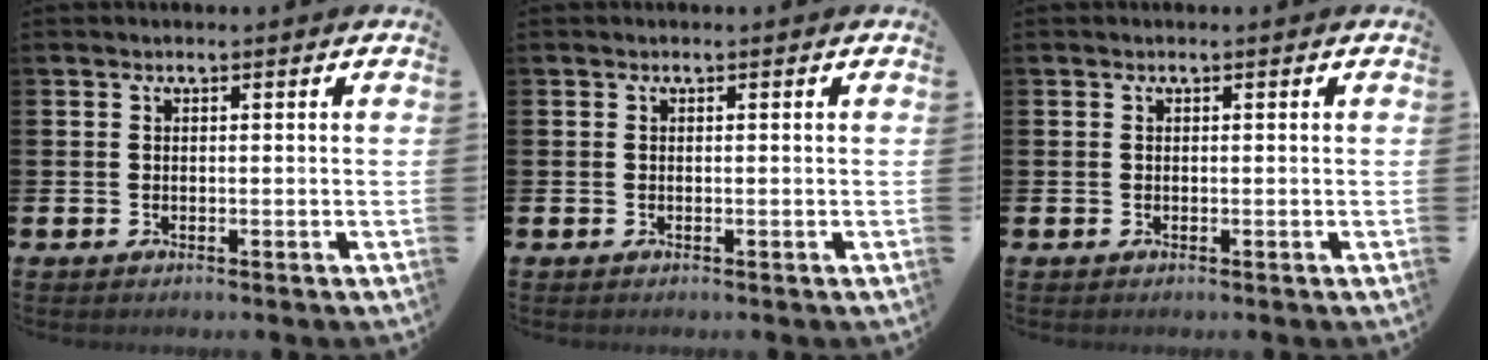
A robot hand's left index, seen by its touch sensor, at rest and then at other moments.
{"total": 0.0}
{"total": 0.0}